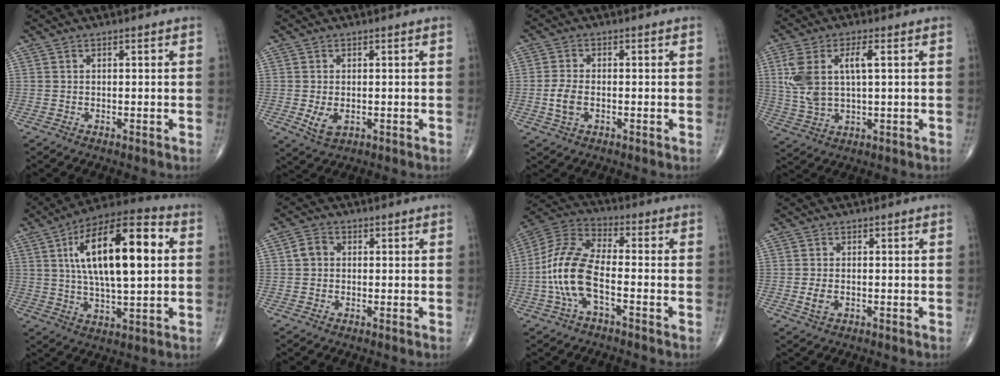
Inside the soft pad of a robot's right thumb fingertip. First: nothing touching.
{"total": 3.6, "force": [-0.6, 2.2, 2.8], "torque": [-0.052, -0.009, -0.003]}
{"total": 4.2, "force": [-0.9, 2.5, 3.3], "torque": [-0.070, 0.005, -0.018]}
{"total": 10.7, "force": [2.3, 4.7, 9.4], "torque": [-0.210, 0.006, 0.052]}
{"total": 21.2, "force": [4.1, 8.0, 19.2], "torque": [-0.305, 0.013, 0.061]}
{"total": 3.0, "force": [0.2, 2.6, 1.5], "torque": [-0.021, 0.008, -0.002]}
{"total": 13.3, "force": [-3.3, 5.7, 11.6], "torque": [-0.253, 0.034, -0.070]}
{"total": 2.6, "force": [-0.5, 1.6, 2.0], "torque": [-0.040, -0.002, -0.007]}